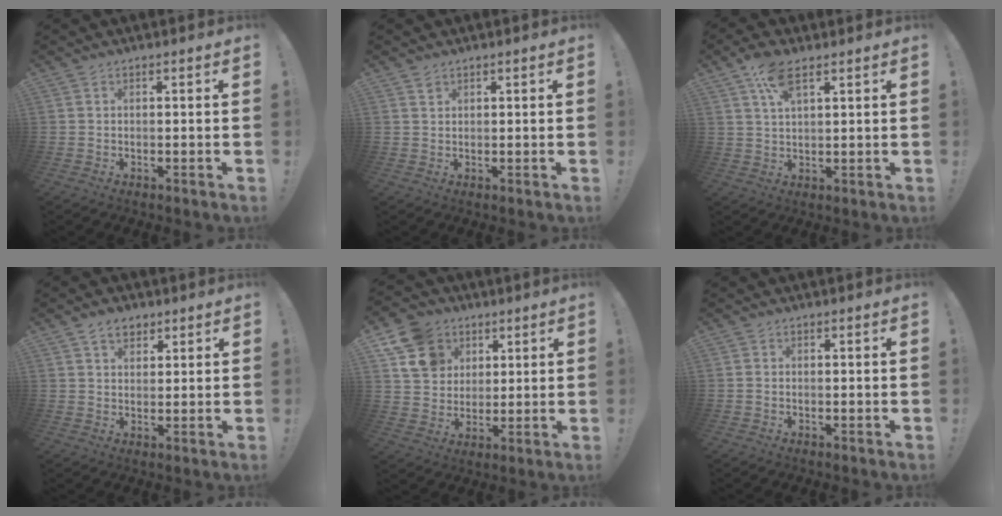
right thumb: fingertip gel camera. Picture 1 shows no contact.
{"total": 1.2, "force": [0.8, 0.8, 0.4], "torque": [0.004, -0.006, 0.014]}
{"total": 7.3, "force": [4.1, 2.7, 5.4], "torque": [-0.099, -0.009, 0.075]}
{"total": 5.3, "force": [3.3, 3.4, 2.3], "torque": [-0.031, -0.010, 0.060]}
{"total": 14.1, "force": [6.2, 11.4, 5.6], "torque": [-0.090, -0.024, 0.129]}
{"total": 0.0}